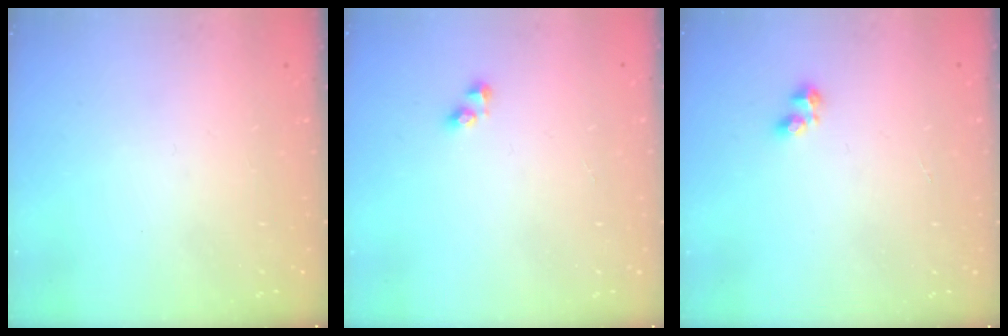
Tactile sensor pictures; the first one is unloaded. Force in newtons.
{"total": 2.5, "press": 2.5, "slide": 0.2}
{"total": 2.2, "press": 2.1, "slide": 0.7}